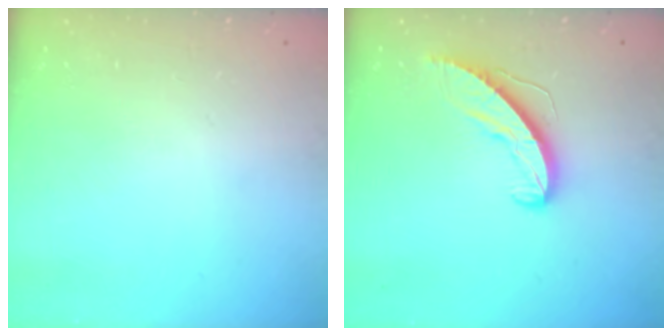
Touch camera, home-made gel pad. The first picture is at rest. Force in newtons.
{"total": 9.5, "press": 9.5, "slide": 0.7}